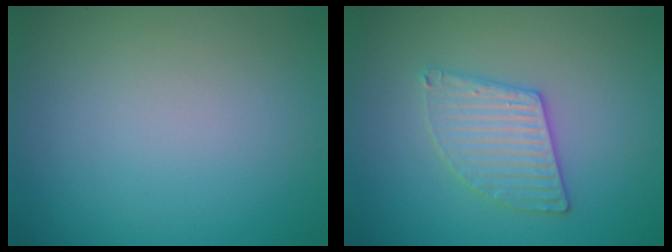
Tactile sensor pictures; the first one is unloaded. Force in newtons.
{"total": 3.0, "press": 3.0, "slide": 0.4}